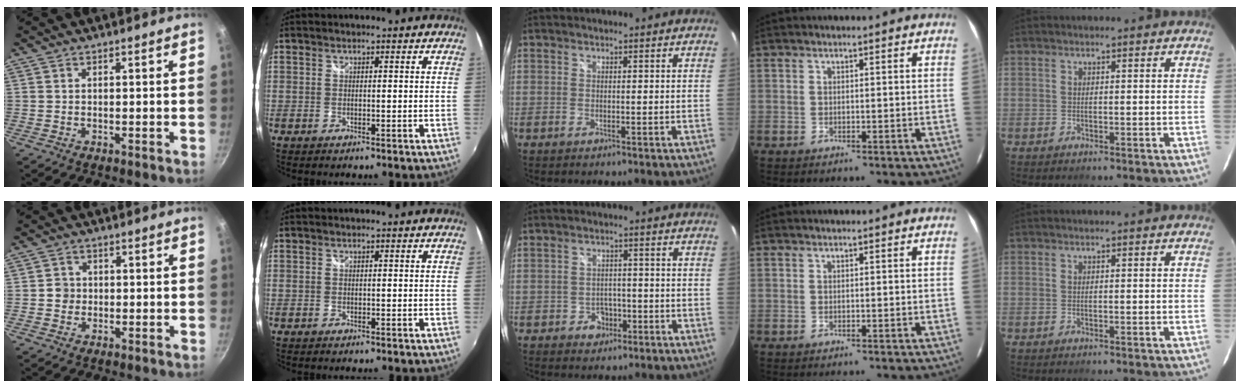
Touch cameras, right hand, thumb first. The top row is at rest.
{"thumb": {"total": 2.6, "force": [-0.2, 2.5, 0.7], "torque": [0.004, 0.007, -0.006]}, "middle": {"total": 3.6, "force": [-1.6, 3.1, 0.8], "torque": [-0.024, 0.008, -0.017]}}